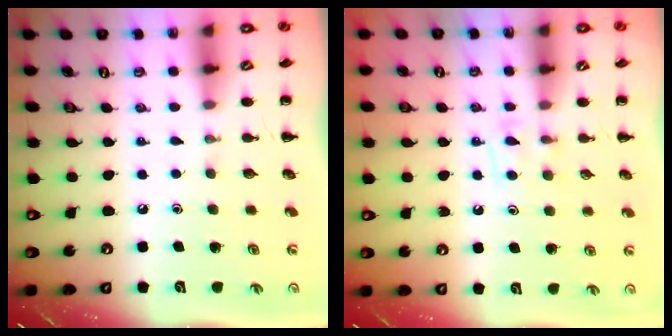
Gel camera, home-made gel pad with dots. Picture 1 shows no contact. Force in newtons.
{"total": 4.8, "press": 4.5, "slide": 1.7}